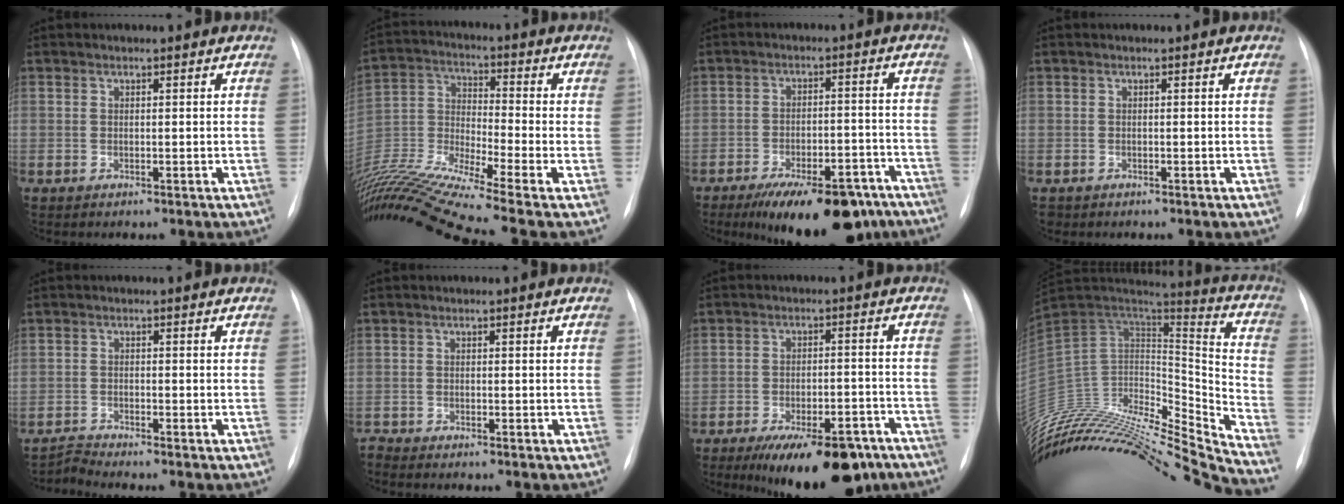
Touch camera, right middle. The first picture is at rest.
{"total": 19.4, "force": [-16.5, -2.2, 9.9], "torque": [-0.222, -0.007, -0.306]}
{"total": 16.4, "force": [-12.4, 5.8, 9.1], "torque": [-0.100, 0.014, -0.177]}
{"total": 1.0, "force": [-0.7, 0.6, 0.2], "torque": [-0.005, 0.002, -0.008]}
{"total": 2.4, "force": [-1.9, -1.2, -0.6], "torque": [0.005, -0.018, -0.039]}
{"total": 1.1, "force": [-1.0, -0.4, -0.2], "torque": [0.002, -0.006, -0.019]}
{"total": 15.5, "force": [-11.4, 5.5, 9.0], "torque": [-0.101, 0.009, -0.163]}
{"total": 32.0, "force": [-30.5, 2.5, 9.1], "torque": [-0.151, 0.008, -0.475]}